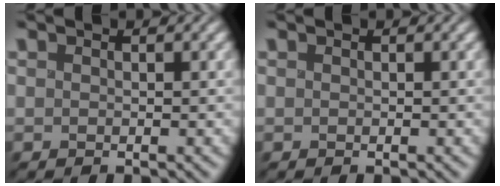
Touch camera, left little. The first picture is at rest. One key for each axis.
{"total": 0.0}